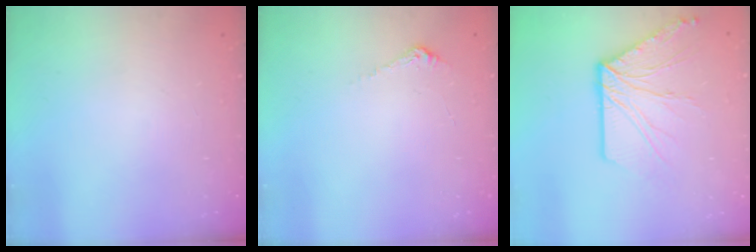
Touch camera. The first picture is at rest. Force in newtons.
{"total": 4.8, "press": 4.8, "slide": 0.4}
{"total": 12.4, "press": 12.4, "slide": 0.5}